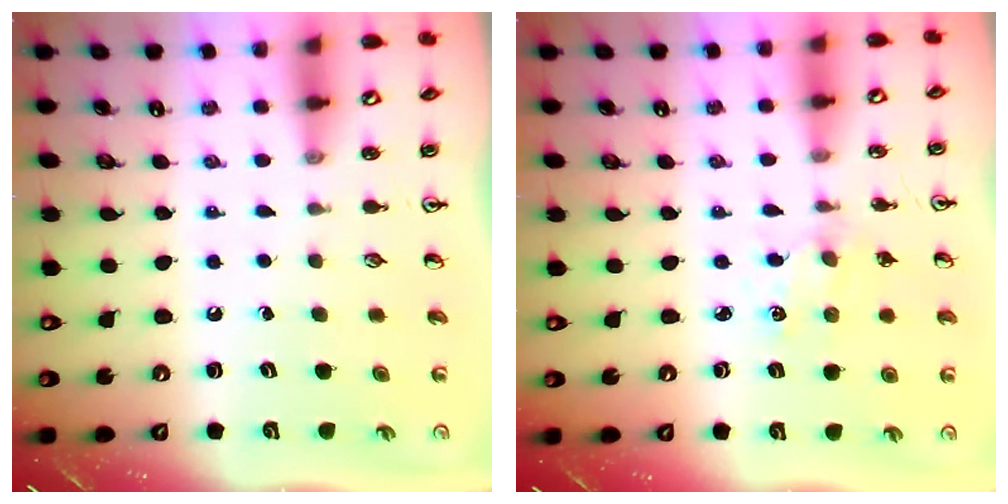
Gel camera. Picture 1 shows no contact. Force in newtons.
{"total": 2.1, "press": 2.1, "slide": 0.4}